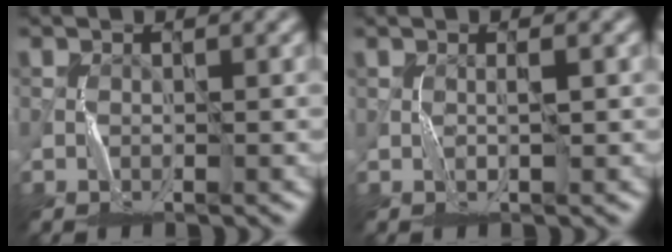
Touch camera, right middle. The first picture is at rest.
{"total": 0.8, "force": [0.1, 0.1, 0.8], "torque": [-0.013, 0.001, 0.001]}